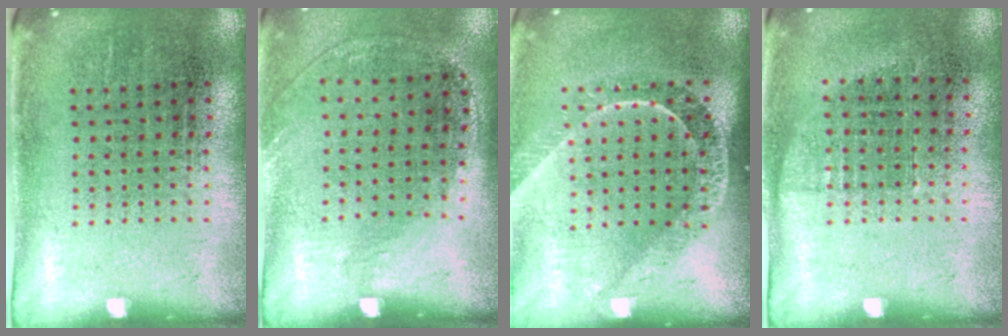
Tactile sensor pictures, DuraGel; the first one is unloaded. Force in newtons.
{"total": 1.4, "press": 1.0, "slide": 1.0}
{"total": 2.1, "press": 1.6, "slide": 1.3}
{"total": 0.7, "press": 0.6, "slide": 0.4}